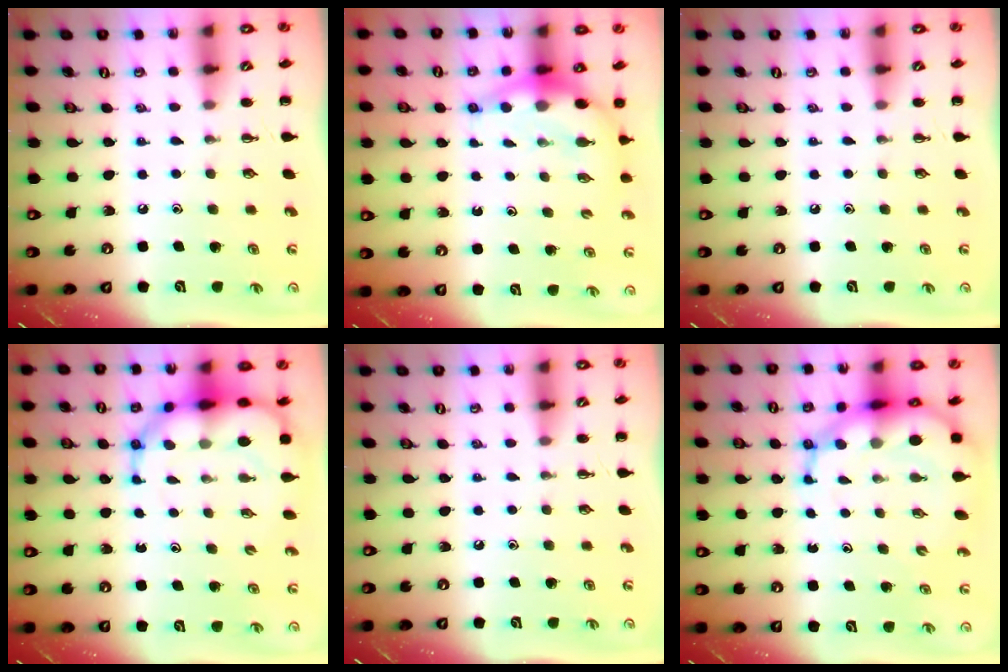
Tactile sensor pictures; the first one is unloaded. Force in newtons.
{"total": 7.4, "press": 7.3, "slide": 1.4}
{"total": 0.0}
{"total": 10.6, "press": 10.2, "slide": 3.0}
{"total": 0.0}
{"total": 12.4, "press": 12.0, "slide": 3.2}